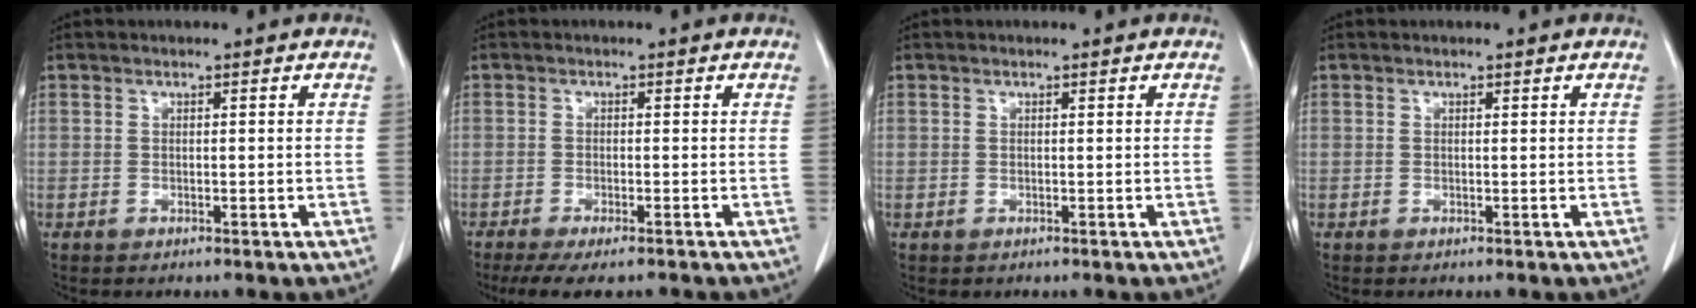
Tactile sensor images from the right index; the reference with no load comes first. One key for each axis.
{"total": 8.2, "fx": -6.8, "fy": 1.6, "fz": 4.3, "tx": -0.058, "ty": -0.013, "tz": -0.102}
{"total": 0.0}
{"total": 0.0}